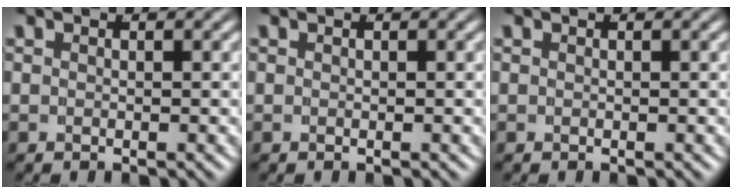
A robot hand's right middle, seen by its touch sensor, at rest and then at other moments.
{"total": 0.0}
{"total": 0.0}